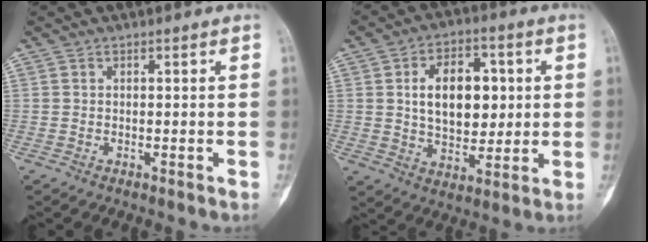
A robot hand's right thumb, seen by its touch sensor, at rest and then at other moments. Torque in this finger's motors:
{"motor_torque": [0.71, 2.71, 0.46, -0.31, 0.39]}